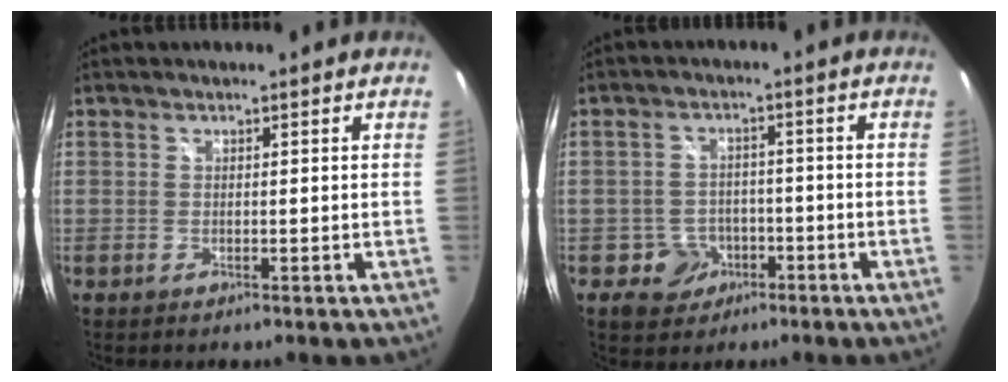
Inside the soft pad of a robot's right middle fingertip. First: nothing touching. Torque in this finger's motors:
{"motor_torque": [0.42, -0.50, 0.00, 0.03]}